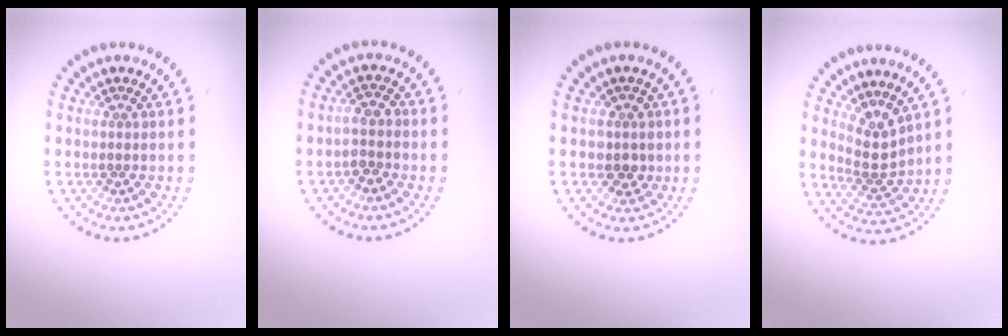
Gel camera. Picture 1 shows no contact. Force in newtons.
{"total": 1.9, "press": 1.7, "slide": 0.9}
{"total": 1.8, "press": 1.6, "slide": 0.9}
{"total": 2.8, "press": 2.1, "slide": 1.8}